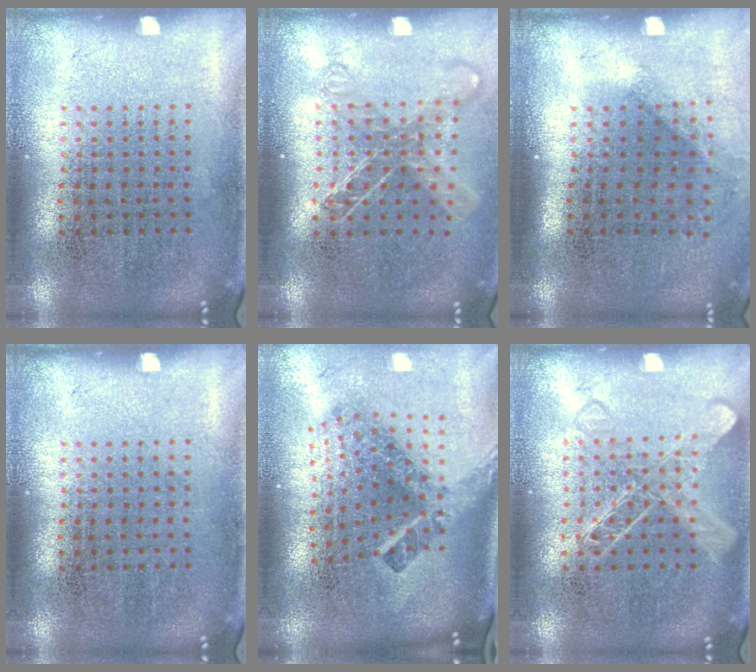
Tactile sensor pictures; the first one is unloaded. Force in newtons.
{"total": 1.4, "press": 1.2, "slide": 0.8}
{"total": 1.2, "press": 0.9, "slide": 0.8}
{"total": 0.0}
{"total": 2.8, "press": 1.7, "slide": 2.2}
{"total": 2.3, "press": 2.3, "slide": 0.4}